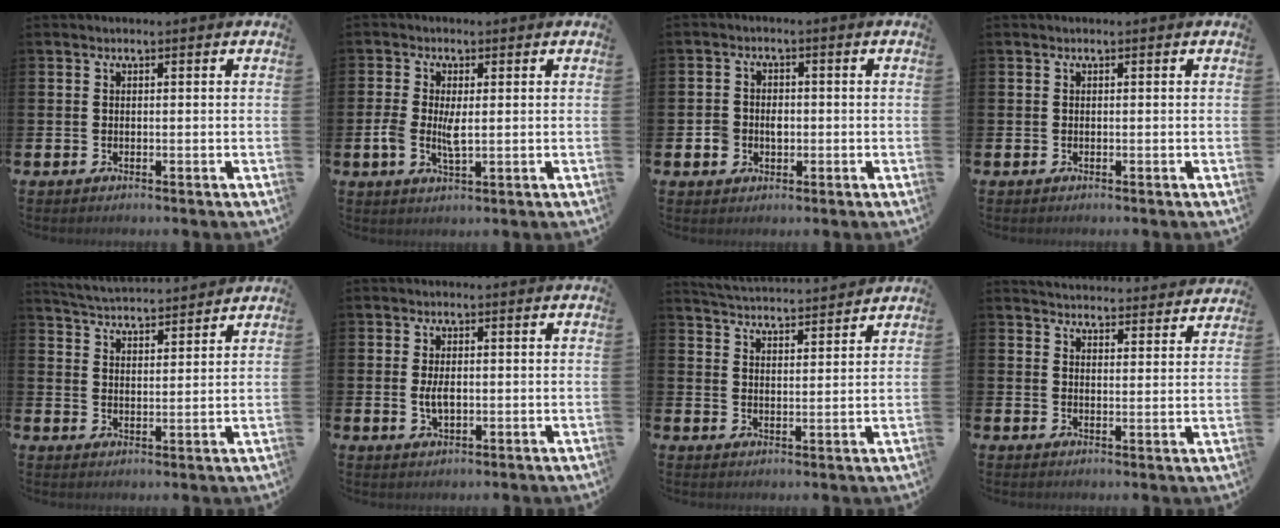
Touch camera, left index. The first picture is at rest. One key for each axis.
{"total": 3.9, "fx": 0.3, "fy": 1.7, "fz": 3.5, "tx": -0.056, "ty": 0.000, "tz": 0.003}
{"total": 2.7, "fx": -0.6, "fy": 2.5, "fz": 0.8, "tx": -0.011, "ty": 0.003, "tz": -0.019}
{"total": 0.0}
{"total": 4.8, "fx": 4.8, "fy": 0.1, "fz": 0.1, "tx": -0.025, "ty": -0.029, "tz": 0.085}
{"total": 2.8, "fx": 0.0, "fy": 1.5, "fz": 2.4, "tx": -0.037, "ty": 0.000, "tz": -0.003}
{"total": 4.6, "fx": 4.6, "fy": 0.0, "fz": 0.0, "tx": -0.023, "ty": -0.033, "tz": 0.083}
{"total": 4.7, "fx": 4.6, "fy": 0.6, "fz": 0.0, "tx": -0.005, "ty": -0.036, "tz": 0.083}